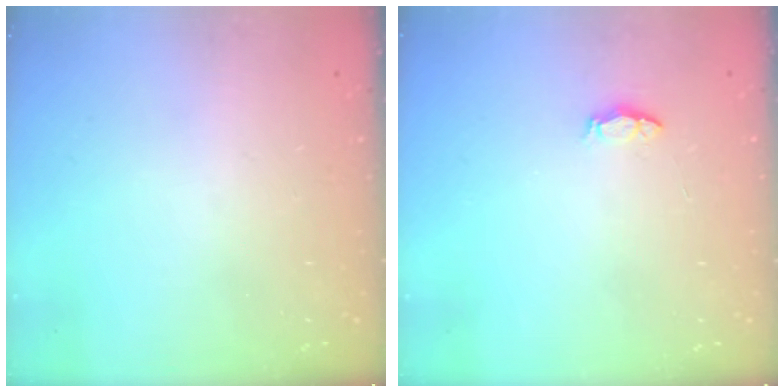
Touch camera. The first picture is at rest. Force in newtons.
{"total": 3.6, "press": 3.5, "slide": 0.3}